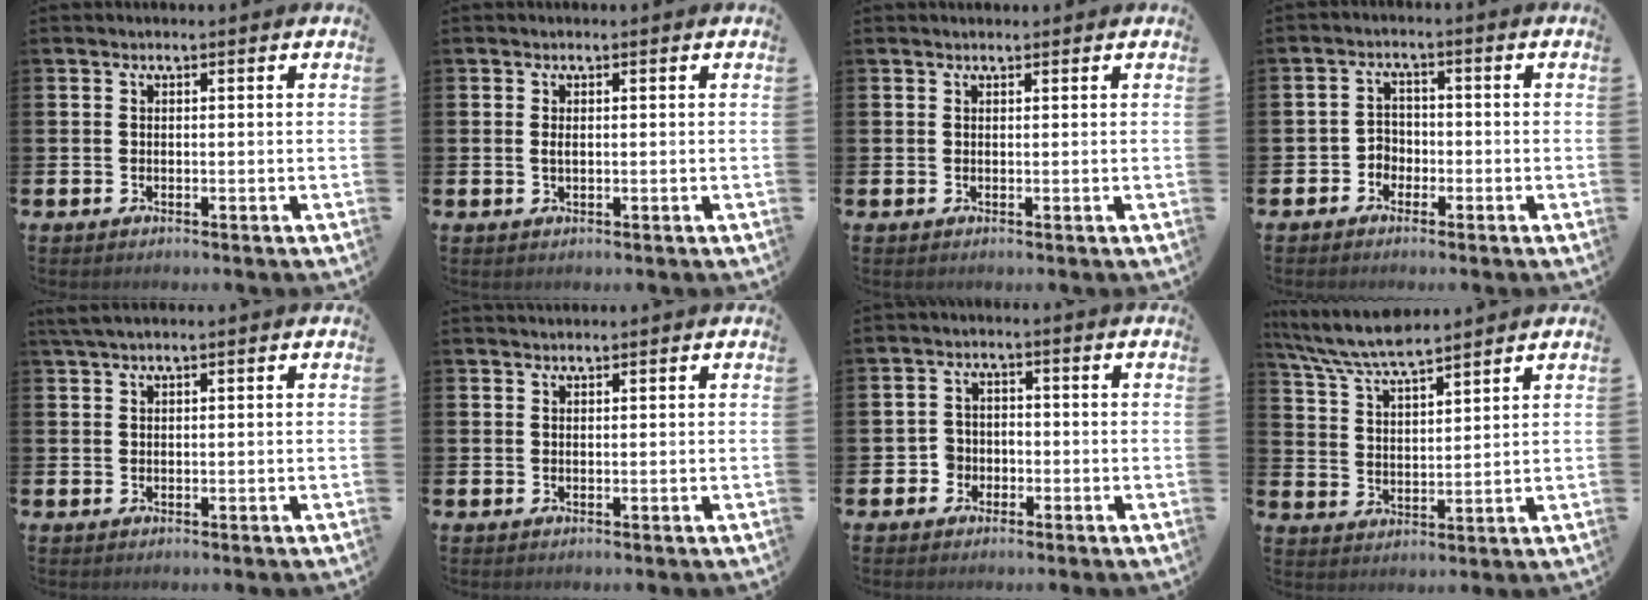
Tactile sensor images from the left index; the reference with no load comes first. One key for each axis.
{"total": 0.8, "fx": 0.1, "fy": 0.3, "fz": 0.7, "tx": -0.011, "ty": 0.003, "tz": 0.000}
{"total": 0.7, "fx": 0.6, "fy": 0.2, "fz": 0.1, "tx": 0.009, "ty": -0.002, "tz": 0.009}
{"total": 2.6, "fx": -1.8, "fy": 1.9, "fz": 0.2, "tx": -0.018, "ty": 0.008, "tz": -0.042}
{"total": 1.8, "fx": 1.4, "fy": 0.1, "fz": 1.1, "tx": -0.028, "ty": 0.006, "tz": 0.026}
{"total": 1.0, "fx": 1.0, "fy": 0.1, "fz": 0.1, "tx": 0.008, "ty": -0.003, "tz": 0.016}
{"total": 2.9, "fx": -1.6, "fy": 2.4, "fz": 0.2, "tx": -0.019, "ty": 0.010, "tz": -0.036}
{"total": 6.7, "fx": 6.4, "fy": 0.8, "fz": 2.1, "tx": -0.067, "ty": -0.031, "tz": 0.114}